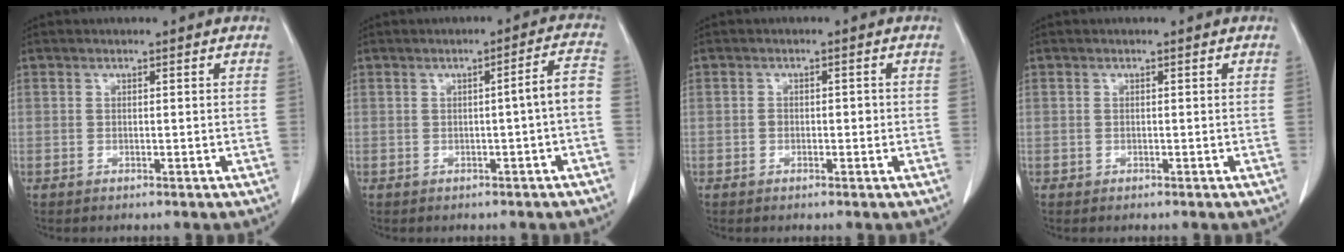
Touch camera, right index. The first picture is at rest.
{"total": 4.1, "force": [-0.7, -0.3, 4.0], "torque": [-0.054, 0.012, -0.008]}
{"total": 1.6, "force": [-0.2, 1.1, 1.2], "torque": [-0.019, 0.007, -0.002]}
{"total": 0.0}